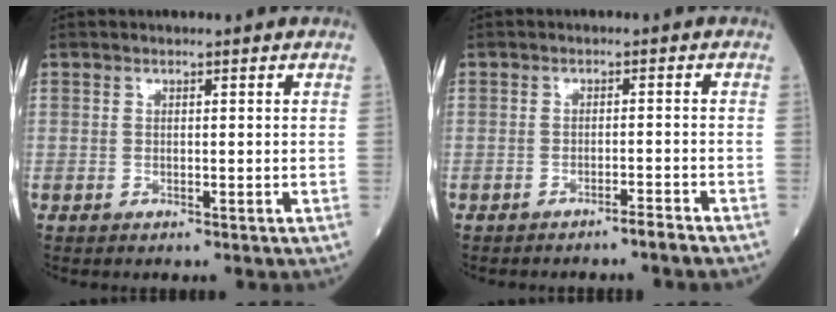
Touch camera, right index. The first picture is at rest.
{"total": 2.3, "force": [-2.0, -0.5, 1.0], "torque": [-0.016, 0.002, -0.030]}